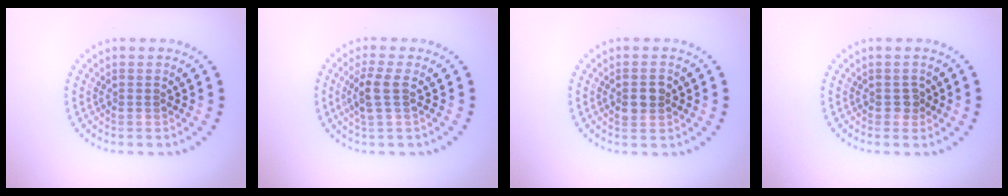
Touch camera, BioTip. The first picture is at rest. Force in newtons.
{"total": 2.4, "press": 2.2, "slide": 1.1}
{"total": 2.4, "press": 2.4, "slide": 0.1}
{"total": 1.0, "press": 0.9, "slide": 0.3}